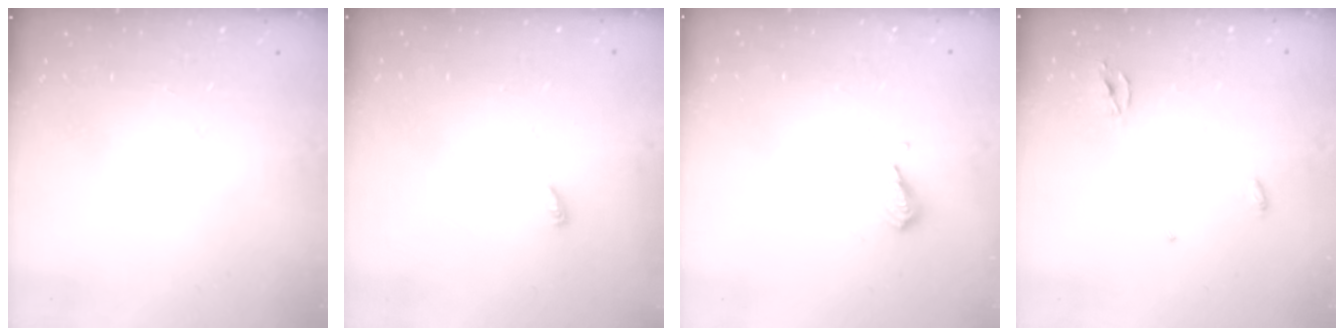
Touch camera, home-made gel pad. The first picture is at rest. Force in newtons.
{"total": 2.5, "press": 2.5, "slide": 0.2}
{"total": 6.2, "press": 6.2, "slide": 0.8}
{"total": 2.5, "press": 2.5, "slide": 0.1}